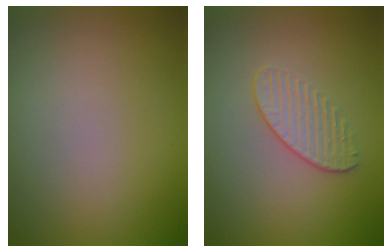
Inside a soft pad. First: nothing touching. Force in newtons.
{"total": 1.8, "press": 1.3, "slide": 1.1}